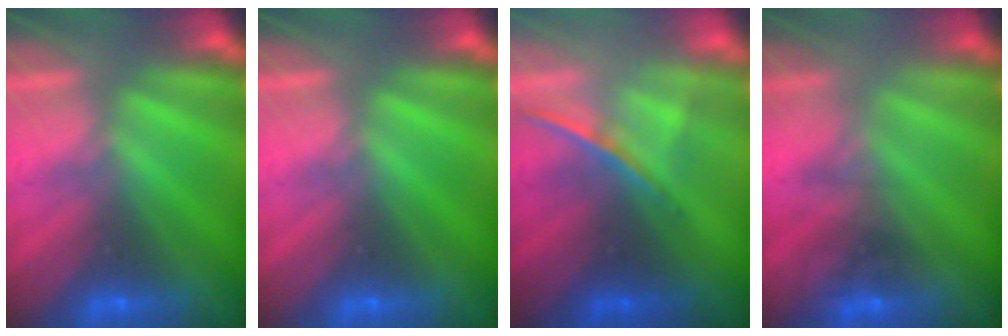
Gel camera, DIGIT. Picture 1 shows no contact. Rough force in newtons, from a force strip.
{"total": 0.0}
{"total": 1.7}
{"total": 1.6}